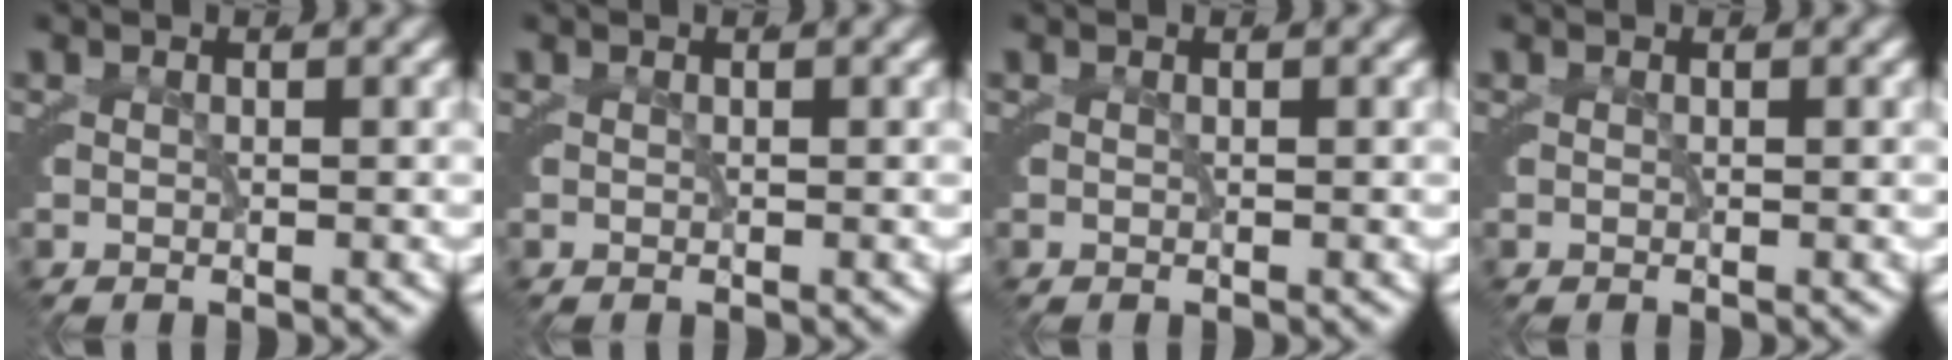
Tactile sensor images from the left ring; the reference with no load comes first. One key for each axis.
{"total": 0.0}
{"total": 0.0}
{"total": 0.0}